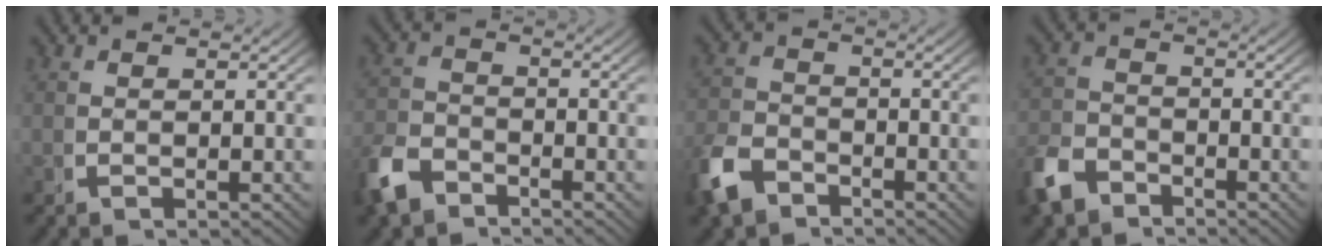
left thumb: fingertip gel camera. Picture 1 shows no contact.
{"total": 4.6, "force": [-3.7, 2.3, 1.4], "torque": [-0.038, -0.017, -0.064]}
{"total": 4.8, "force": [-3.7, 2.6, 1.7], "torque": [-0.044, -0.018, -0.063]}
{"total": 4.7, "force": [-3.9, 2.4, 1.3], "torque": [-0.032, -0.017, -0.067]}